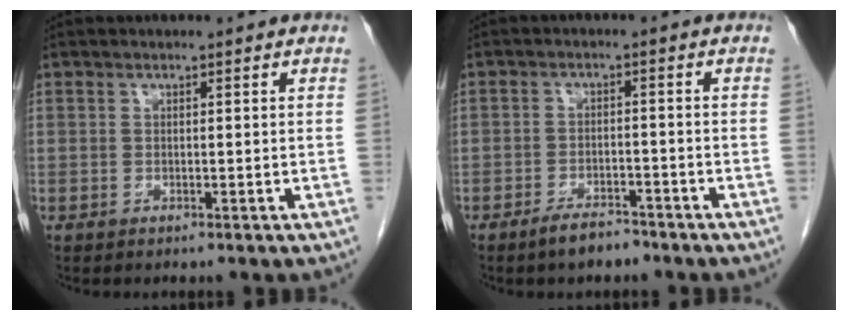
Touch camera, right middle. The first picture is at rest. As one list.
[{"total": 3.7, "force": [-3.1, 1.1, 1.7], "torque": [-0.040, -0.002, -0.050]}]